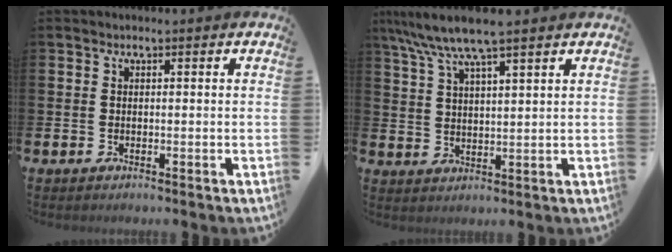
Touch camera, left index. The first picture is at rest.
{"total": 7.2, "force": [6.0, 0.7, 3.9], "torque": [-0.090, -0.019, 0.106]}